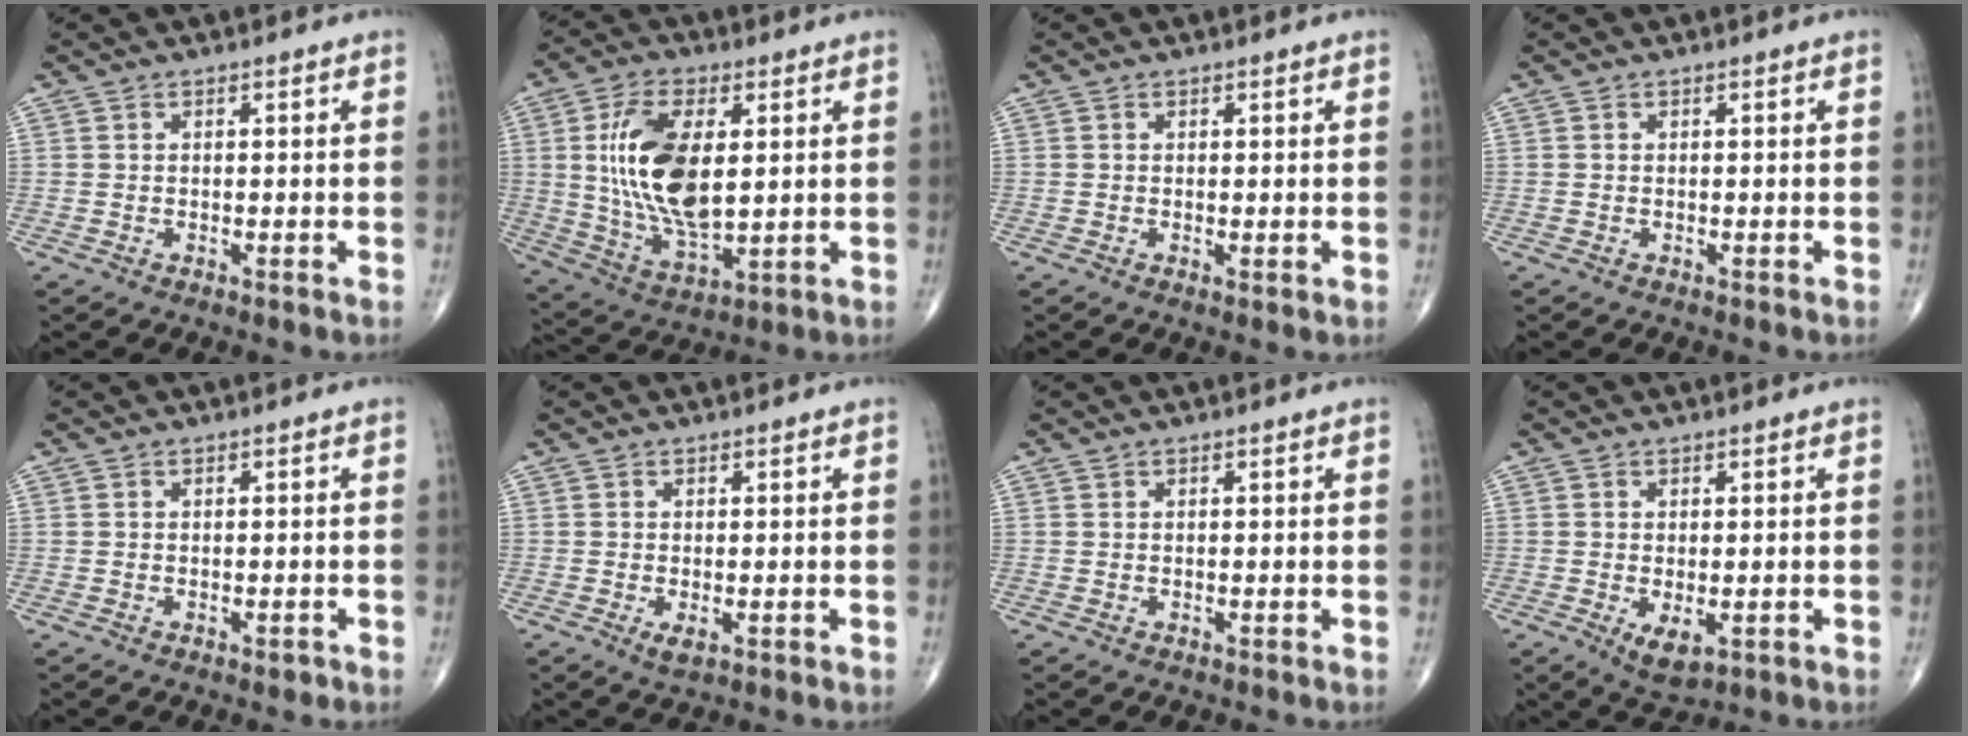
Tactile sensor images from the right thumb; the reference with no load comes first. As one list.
[{"total": 16.9, "force": [2.7, 8.2, 14.5], "torque": [-0.270, -0.019, 0.056]}, {"total": 0.6, "force": [0.1, 0.2, 0.5], "torque": [-0.011, -0.003, 0.000]}, {"total": 0.0}, {"total": 0.8, "force": [-0.5, 0.4, 0.5], "torque": [-0.004, -0.001, -0.005]}, {"total": 1.9, "force": [-0.6, 0.9, 1.7], "torque": [-0.029, -0.004, -0.006]}, {"total": 0.0}, {"total": 4.4, "force": [-1.1, 2.2, 3.6], "torque": [-0.057, -0.011, -0.007]}]